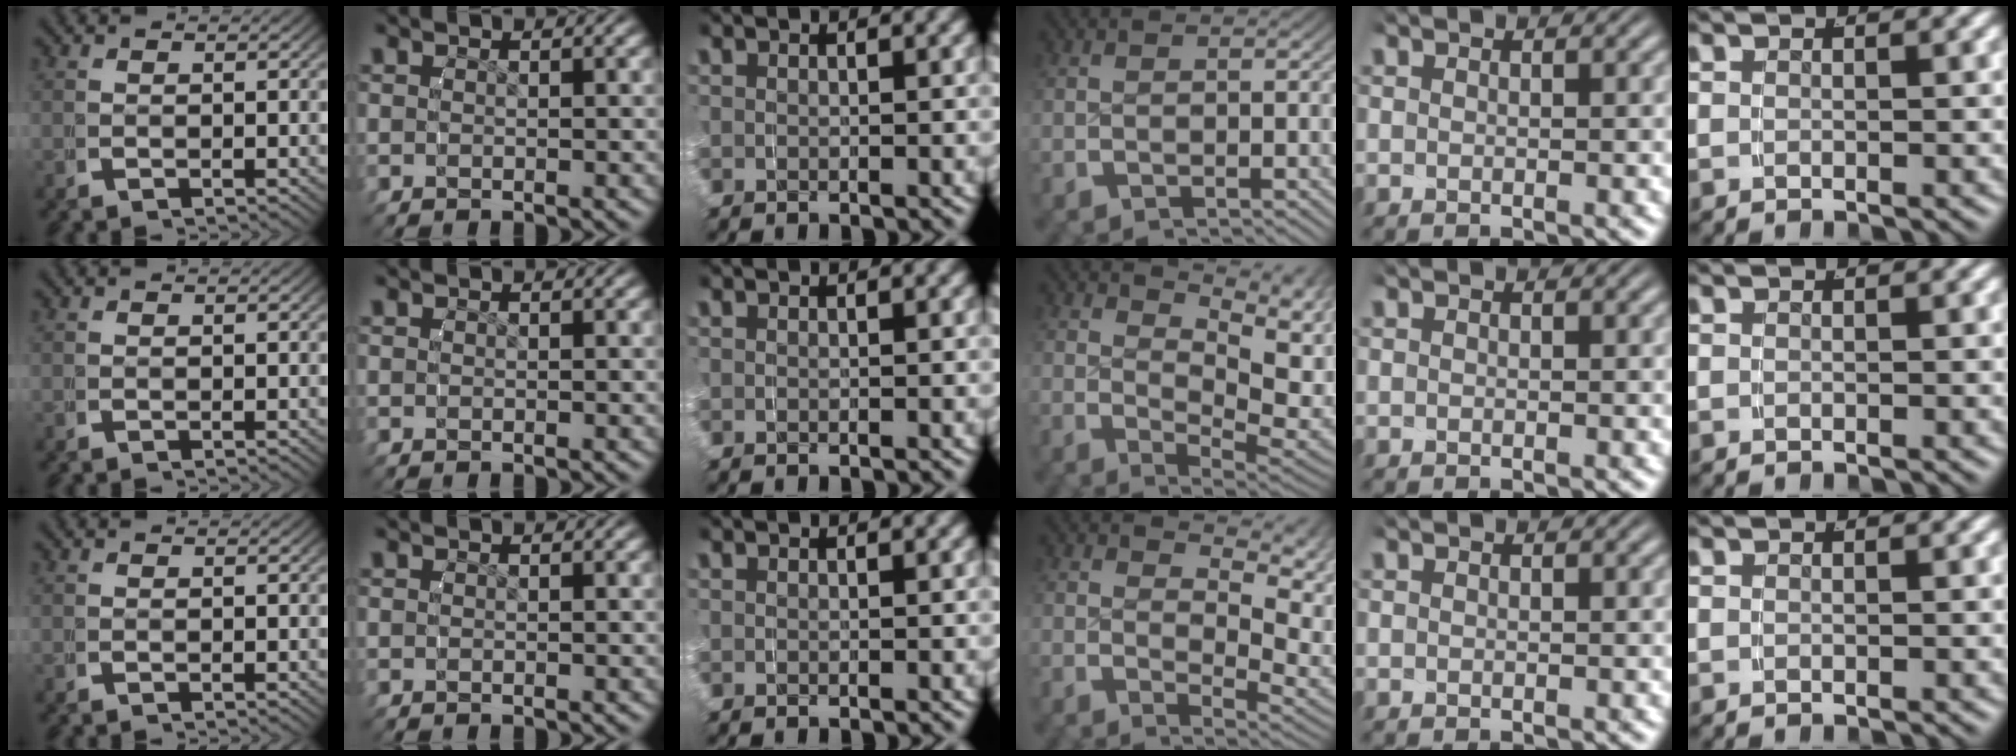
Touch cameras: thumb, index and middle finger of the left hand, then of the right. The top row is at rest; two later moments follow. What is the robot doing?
{"motion": "grasp_and_lifting", "object": "water bottle"}